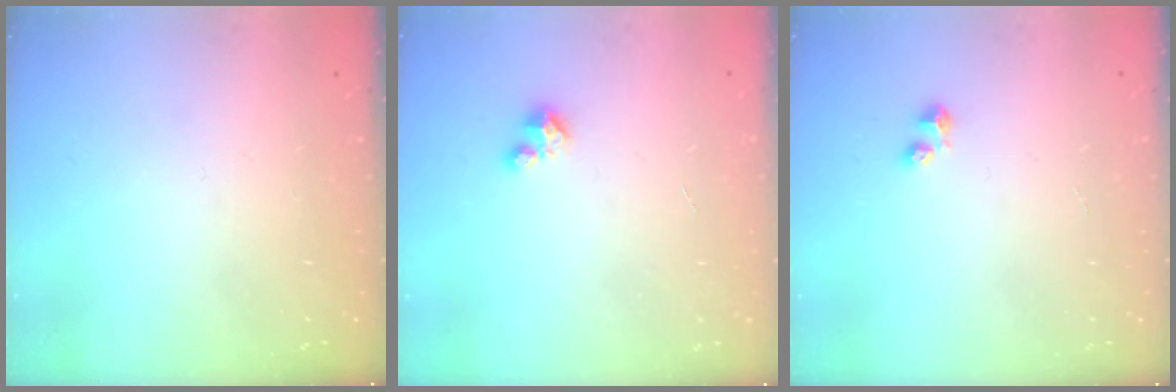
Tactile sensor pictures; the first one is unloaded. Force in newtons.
{"total": 1.7, "press": 1.6, "slide": 0.2}
{"total": 2.5, "press": 2.5, "slide": 0.4}